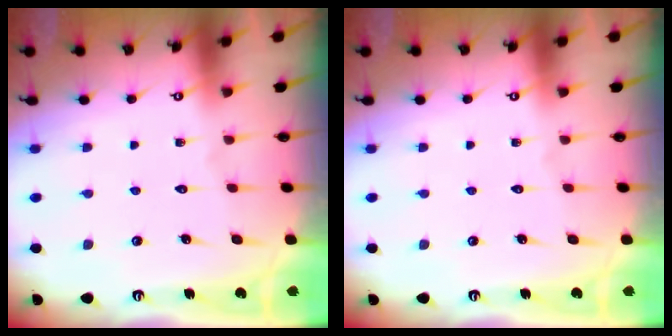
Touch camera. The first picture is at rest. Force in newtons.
{"total": 0.0}